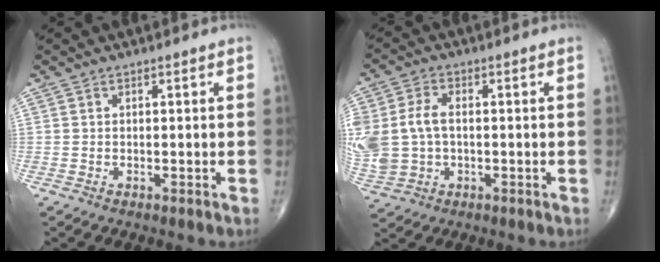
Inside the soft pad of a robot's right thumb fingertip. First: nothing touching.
{"total": 13.5, "force": [0.0, 9.7, 9.4], "torque": [-0.246, 0.011, 0.015]}